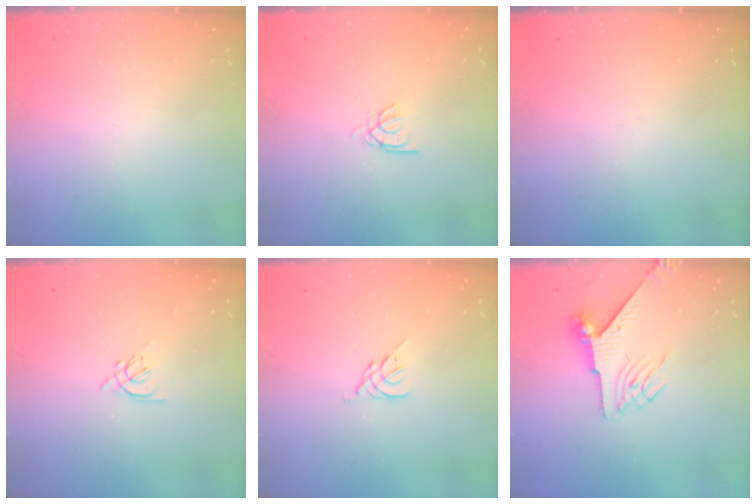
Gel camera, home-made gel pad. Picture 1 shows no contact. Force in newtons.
{"total": 2.2, "press": 2.2, "slide": 0.2}
{"total": 0.0}
{"total": 2.0, "press": 1.9, "slide": 0.5}
{"total": 2.6, "press": 2.5, "slide": 0.7}
{"total": 5.5, "press": 5.4, "slide": 1.2}